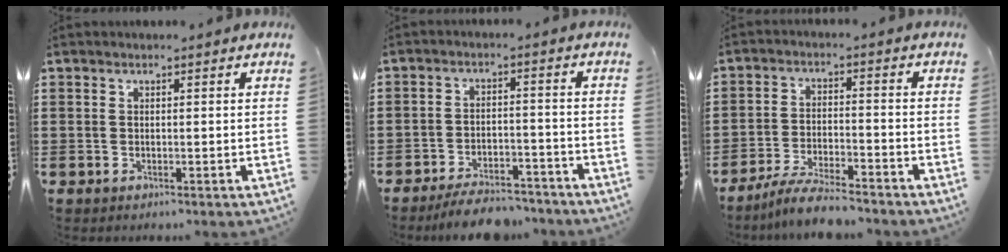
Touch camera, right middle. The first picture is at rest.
{"total": 5.8, "force": [-5.4, 1.0, 1.9], "torque": [-0.032, 0.007, -0.105]}
{"total": 6.2, "force": [-5.6, 0.5, 2.5], "torque": [-0.051, -0.002, -0.108]}